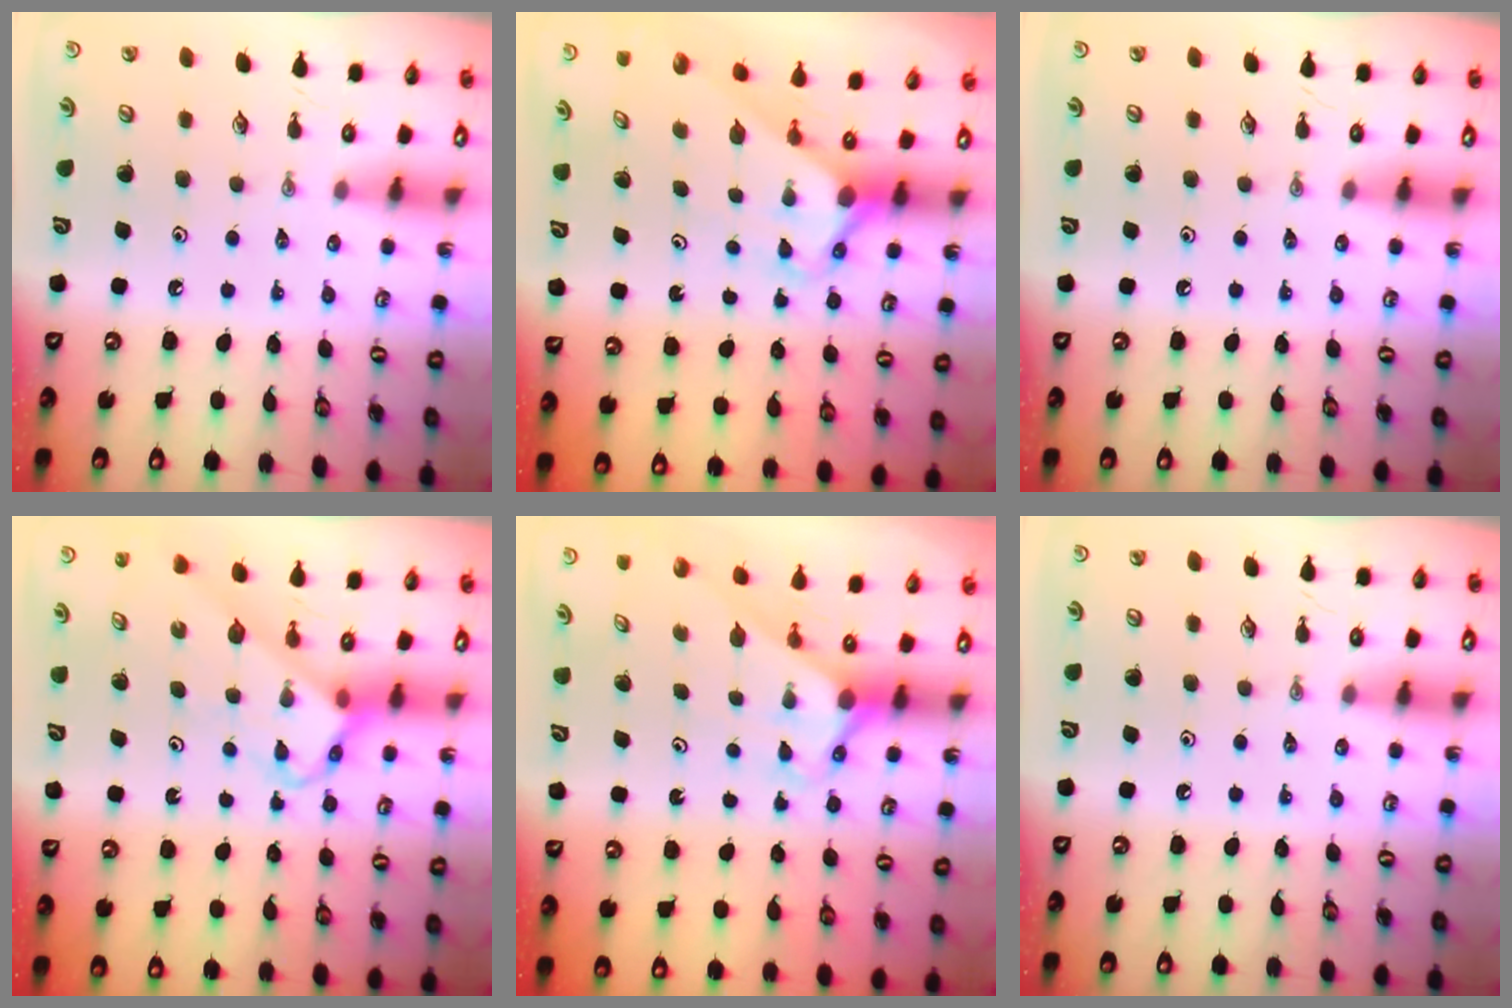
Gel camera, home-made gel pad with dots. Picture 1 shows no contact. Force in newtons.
{"total": 3.1, "press": 3.1, "slide": 0.3}
{"total": 0.0}
{"total": 3.6, "press": 3.6, "slide": 0.1}
{"total": 3.0, "press": 3.0, "slide": 0.0}
{"total": 0.0}